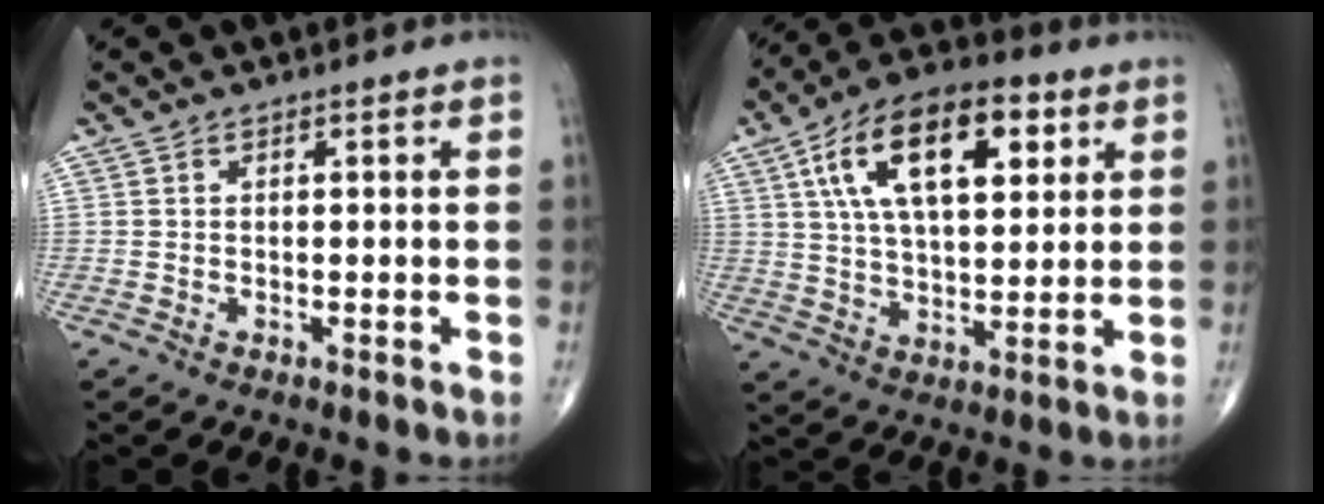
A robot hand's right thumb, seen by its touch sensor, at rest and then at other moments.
{"total": 19.2, "force": [7.0, 9.4, 15.3], "torque": [-0.236, -0.001, 0.114]}